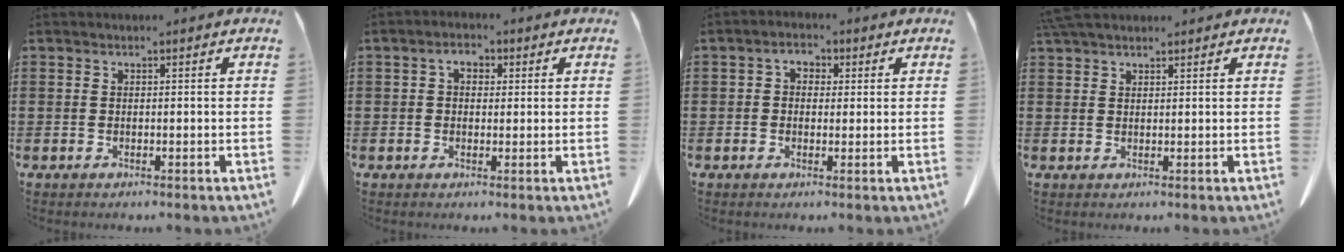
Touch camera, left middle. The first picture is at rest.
{"total": 2.6, "force": [0.8, 1.7, 1.8], "torque": [-0.041, 0.008, 0.012]}
{"total": 2.2, "force": [0.4, 1.7, 1.3], "torque": [-0.032, 0.009, 0.005]}
{"total": 2.7, "force": [2.4, 0.7, 1.1], "torque": [-0.029, 0.001, 0.048]}